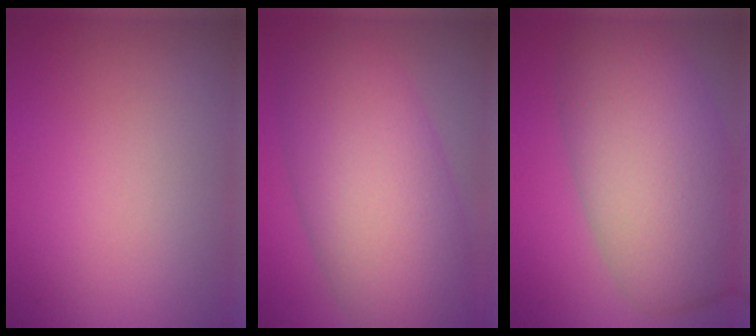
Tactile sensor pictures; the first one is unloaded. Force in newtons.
{"total": 12.0, "press": 11.9, "slide": 0.6}
{"total": 12.4, "press": 12.4, "slide": 0.3}